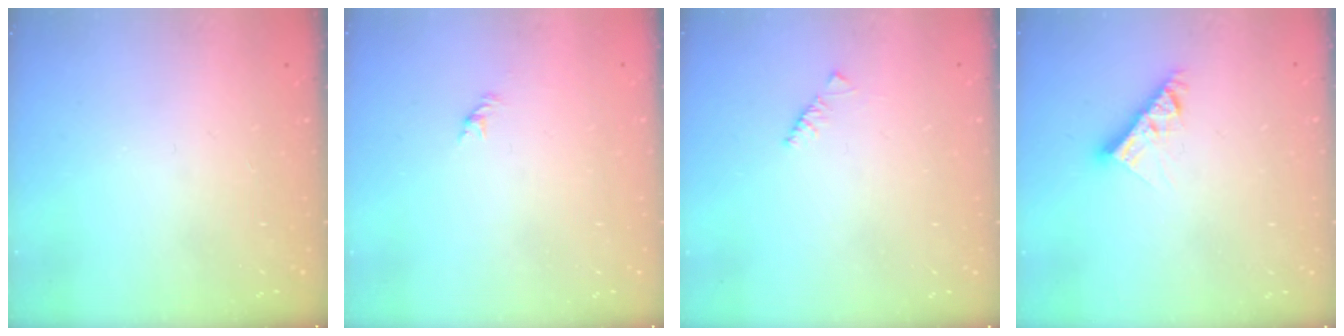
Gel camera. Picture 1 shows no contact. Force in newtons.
{"total": 1.0, "press": 0.9, "slide": 0.4}
{"total": 1.8, "press": 1.7, "slide": 0.6}
{"total": 8.5, "press": 8.5, "slide": 0.3}